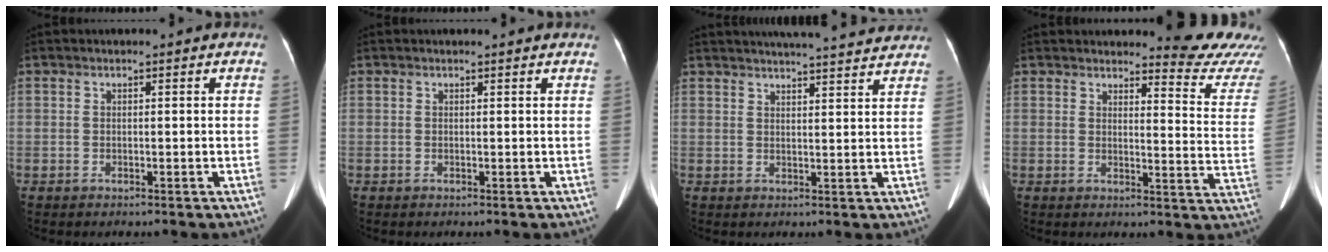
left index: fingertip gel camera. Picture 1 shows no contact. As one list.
[{"total": 1.2, "force": [1.2, 0.0, 0.3], "torque": [-0.014, 0.002, 0.009]}, {"total": 16.3, "force": [15.3, 1.4, 5.5], "torque": [-0.079, 0.017, 0.191]}, {"total": 11.4, "force": [11.3, 0.0, 1.3], "torque": [0.001, -0.104, 0.105]}]